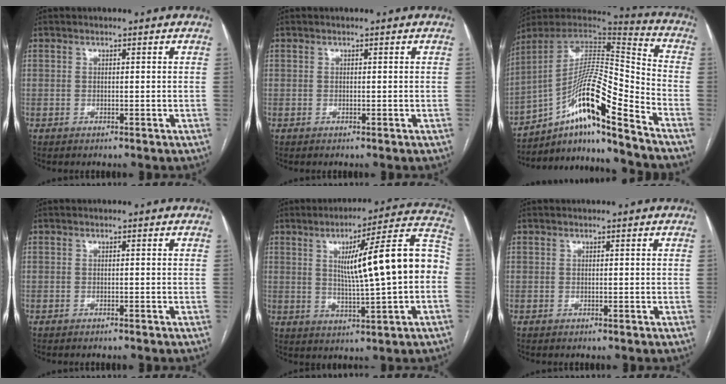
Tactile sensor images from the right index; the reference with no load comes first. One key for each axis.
{"total": 0.0}
{"total": 17.6, "fx": -10.6, "fy": 0.9, "fz": 14.0, "tx": -0.262, "ty": 0.013, "tz": -0.183}
{"total": 0.7, "fx": -0.6, "fy": -0.1, "fz": 0.2, "tx": -0.007, "ty": -0.002, "tz": -0.010}
{"total": 16.3, "fx": 0.9, "fy": 0.9, "fz": 16.3, "tx": -0.233, "ty": 0.029, "tz": 0.012}
{"total": 0.0}